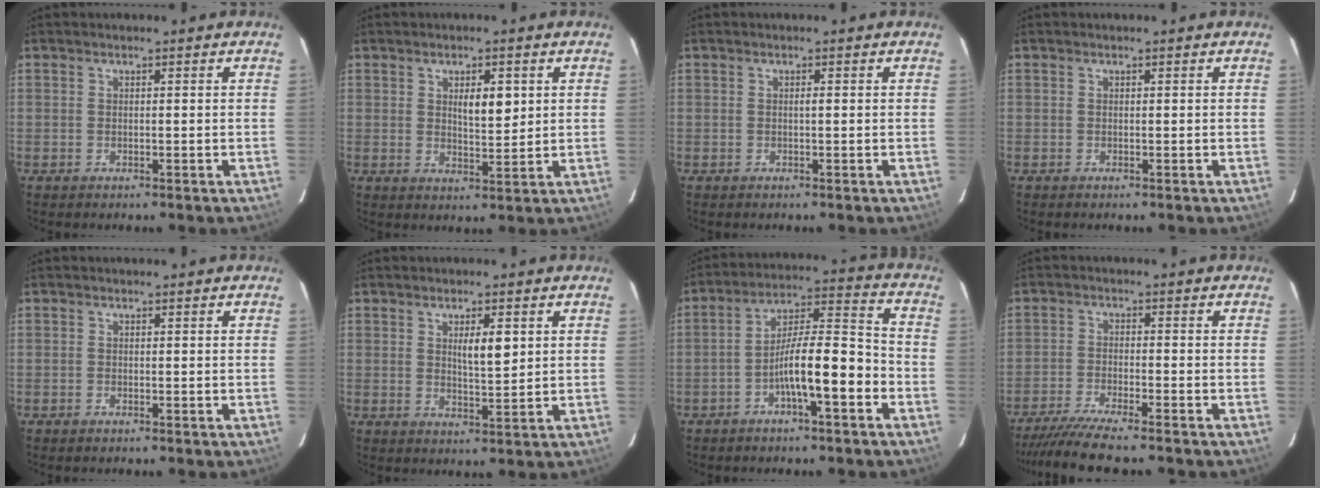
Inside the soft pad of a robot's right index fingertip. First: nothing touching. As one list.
[{"total": 4.6, "force": [1.5, 1.5, 4.1], "torque": [-0.065, -0.002, 0.026]}, {"total": 0.5, "force": [0.0, 0.0, 0.5], "torque": [-0.008, 0.001, 0.000]}, {"total": 0.0}, {"total": 0.0}, {"total": 4.3, "force": [1.4, 0.9, 4.0], "torque": [-0.065, -0.004, 0.024]}, {"total": 11.1, "force": [-4.3, 1.6, 10.1], "torque": [-0.175, 0.024, -0.072]}, {"total": 9.4, "force": [-8.2, -0.4, 4.5], "torque": [-0.067, -0.026, -0.133]}]